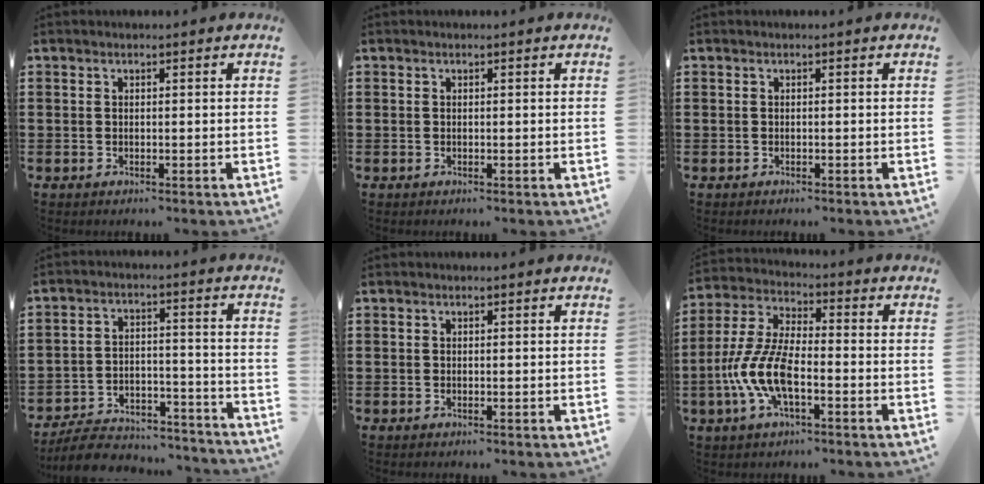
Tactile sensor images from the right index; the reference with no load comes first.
{"total": 0.0}
{"total": 0.0}
{"total": 7.1, "force": [-6.7, 1.7, 1.8], "torque": [-0.035, 0.019, -0.131]}
{"total": 0.0}
{"total": 9.4, "force": [-3.5, 3.5, 8.1], "torque": [-0.197, -0.010, -0.070]}